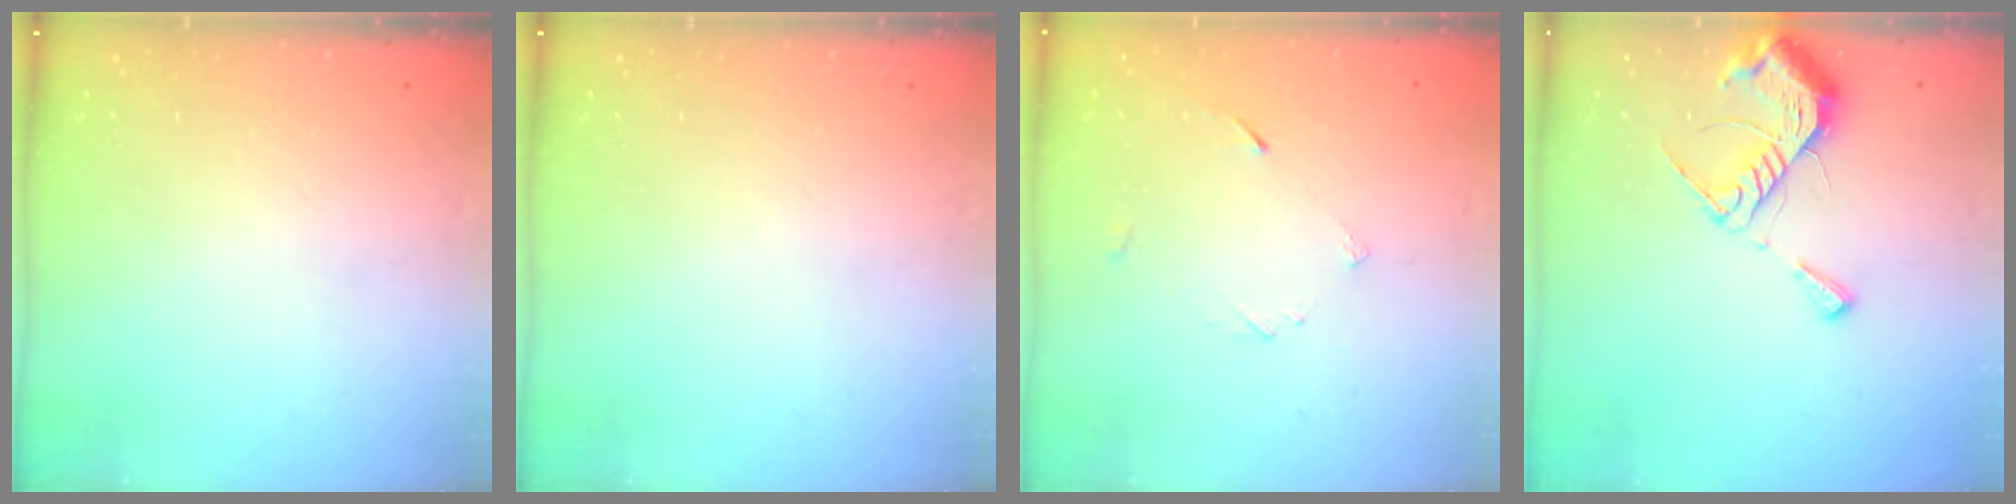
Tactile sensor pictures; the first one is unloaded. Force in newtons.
{"total": 0.0}
{"total": 3.3, "press": 3.3, "slide": 0.4}
{"total": 10.0, "press": 10.0, "slide": 0.7}